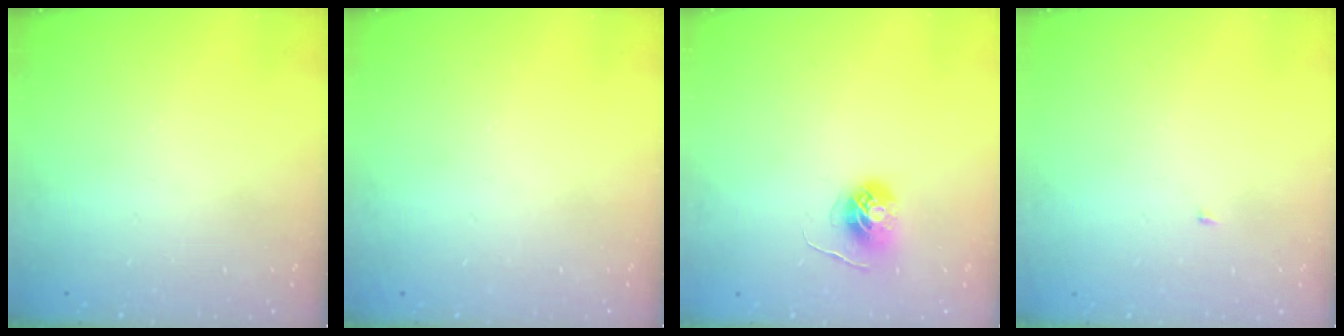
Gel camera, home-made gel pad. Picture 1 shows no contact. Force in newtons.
{"total": 0.0}
{"total": 5.9, "press": 5.9, "slide": 0.3}
{"total": 1.8, "press": 1.8, "slide": 0.2}